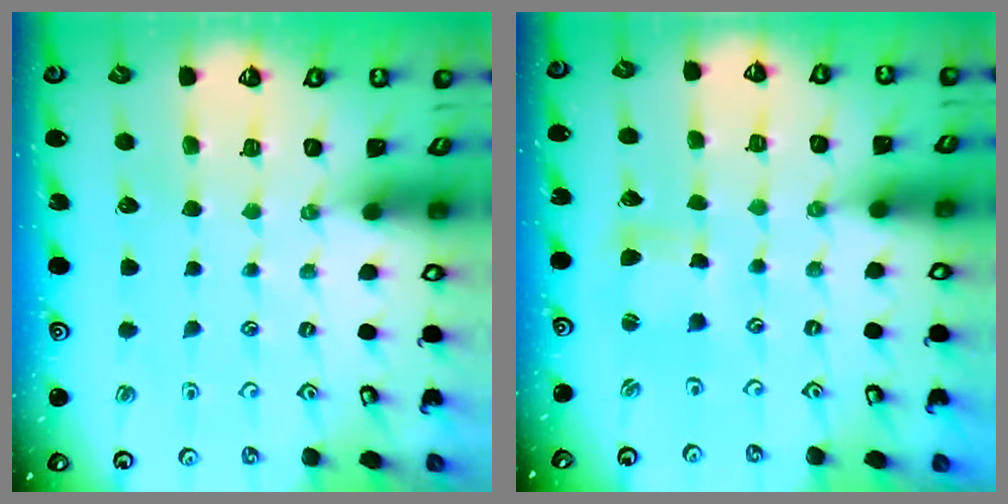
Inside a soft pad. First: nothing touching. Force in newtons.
{"total": 3.0, "press": 2.9, "slide": 0.4}